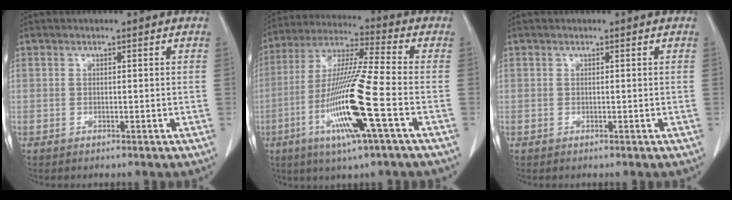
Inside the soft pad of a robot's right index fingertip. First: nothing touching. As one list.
[{"total": 16.1, "force": [-5.3, -0.3, 15.2], "torque": [-0.309, -0.018, -0.106]}, {"total": 0.0}]